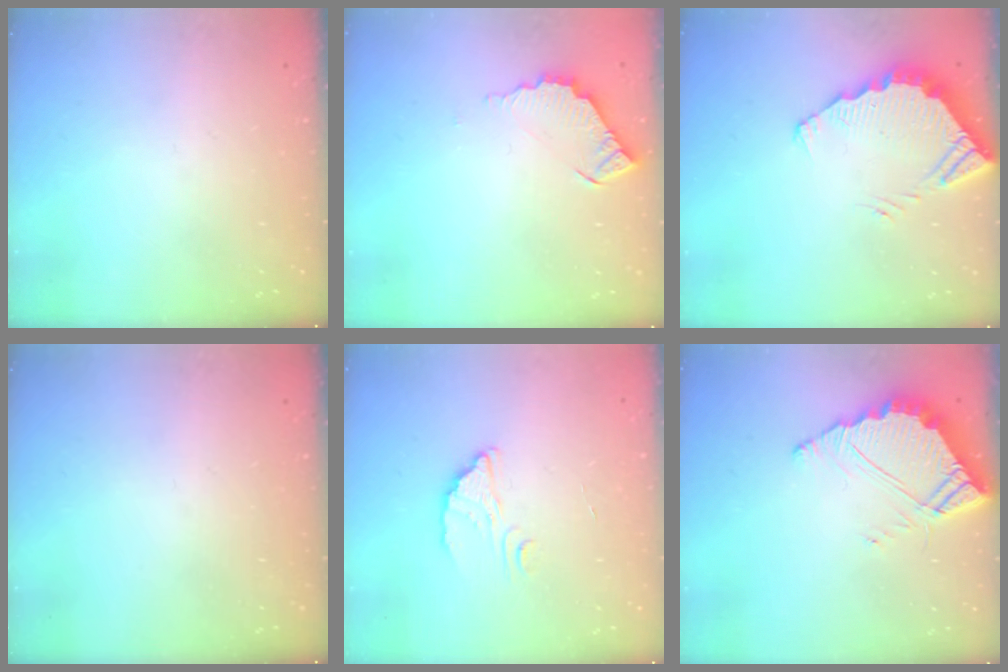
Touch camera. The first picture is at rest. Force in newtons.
{"total": 5.8, "press": 5.8, "slide": 0.3}
{"total": 4.4, "press": 4.4, "slide": 0.2}
{"total": 0.0}
{"total": 2.3, "press": 2.3, "slide": 0.0}
{"total": 8.0, "press": 7.9, "slide": 0.6}